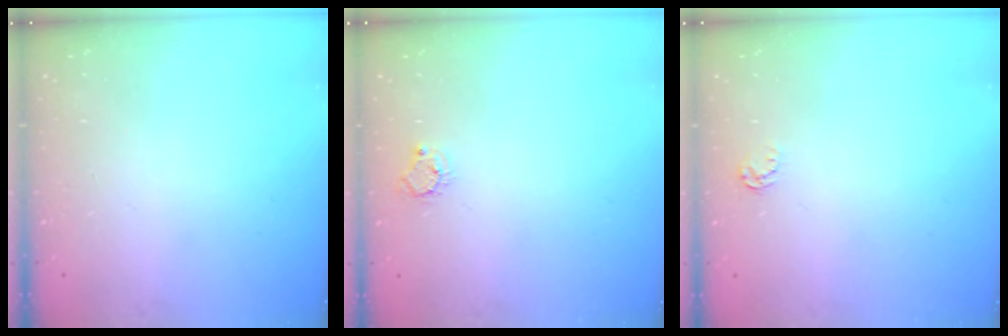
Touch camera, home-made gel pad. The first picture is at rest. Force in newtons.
{"total": 4.4, "press": 4.4, "slide": 0.4}
{"total": 2.6, "press": 2.6, "slide": 0.4}